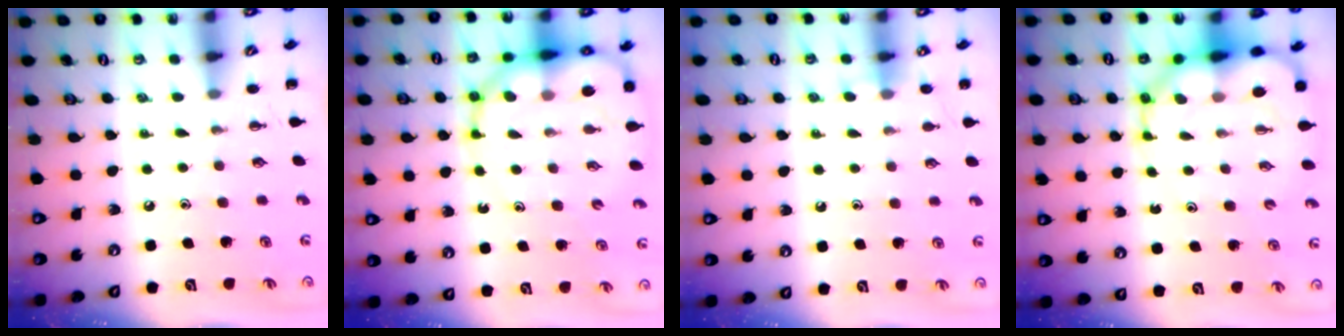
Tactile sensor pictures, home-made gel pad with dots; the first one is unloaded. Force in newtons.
{"total": 13.6, "press": 13.2, "slide": 3.2}
{"total": 6.9, "press": 6.4, "slide": 2.7}
{"total": 12.5, "press": 12.0, "slide": 3.5}